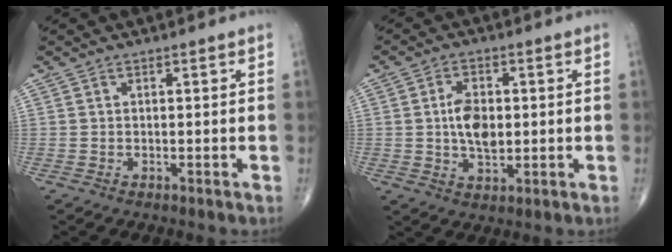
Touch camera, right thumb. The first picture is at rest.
{"total": 7.1, "force": [0.3, 4.1, 5.7], "torque": [-0.093, -0.002, 0.005]}